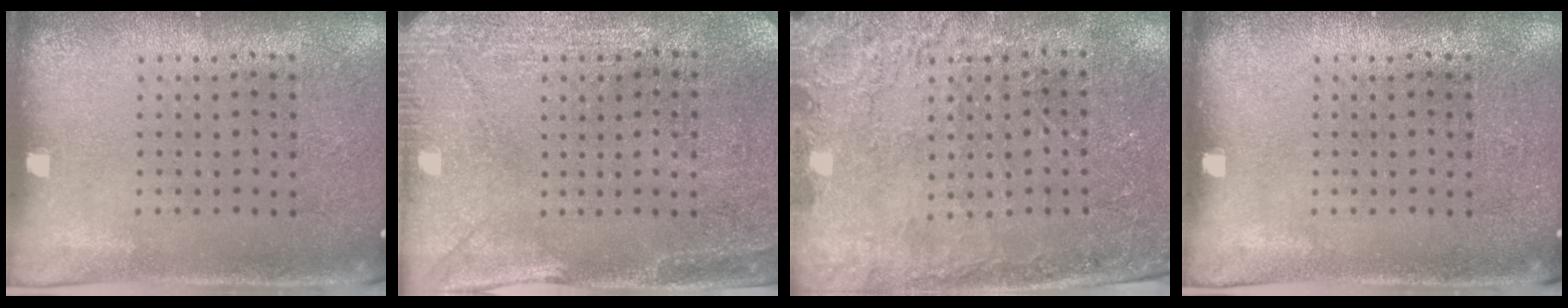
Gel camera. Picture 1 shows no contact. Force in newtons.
{"total": 3.0, "press": 2.7, "slide": 1.1}
{"total": 2.5, "press": 2.4, "slide": 0.5}
{"total": 0.0}